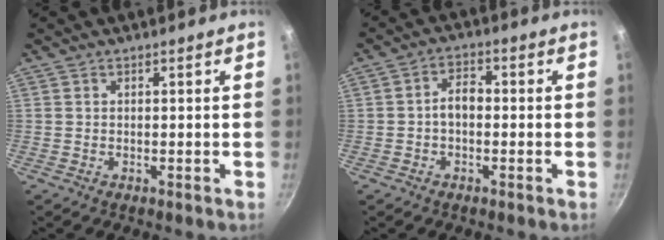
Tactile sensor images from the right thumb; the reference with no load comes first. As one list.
[{"total": 4.2, "force": [-0.7, 2.7, 3.1], "torque": [-0.039, 0.020, -0.017]}]